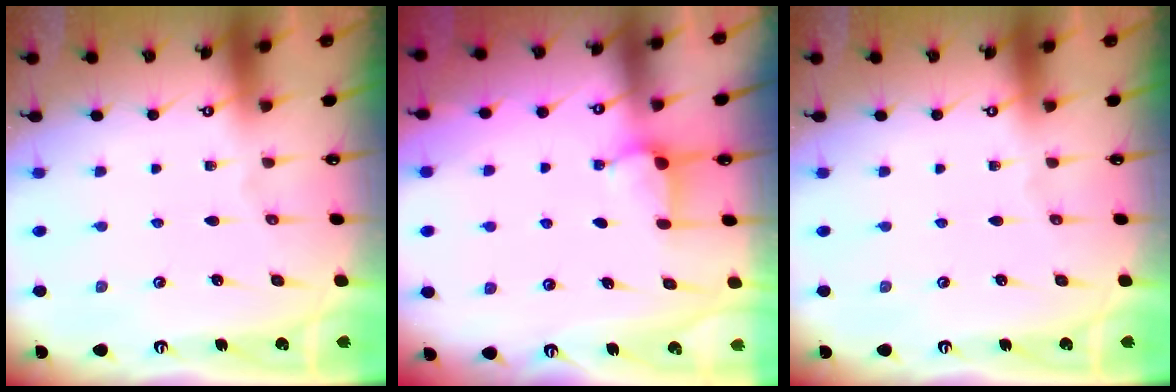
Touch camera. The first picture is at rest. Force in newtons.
{"total": 3.7, "press": 3.7, "slide": 0.1}
{"total": 0.0}